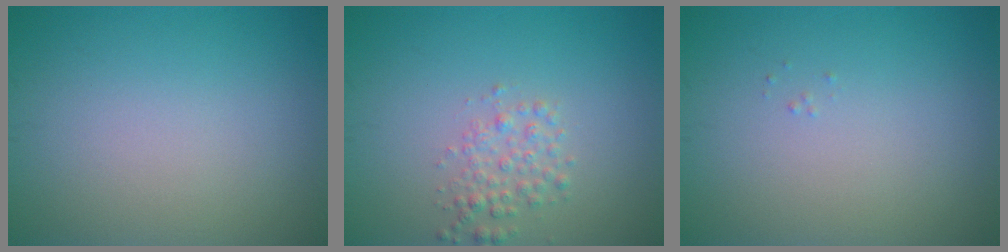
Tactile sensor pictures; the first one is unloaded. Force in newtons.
{"total": 2.1, "press": 2.1, "slide": 0.0}
{"total": 0.0}